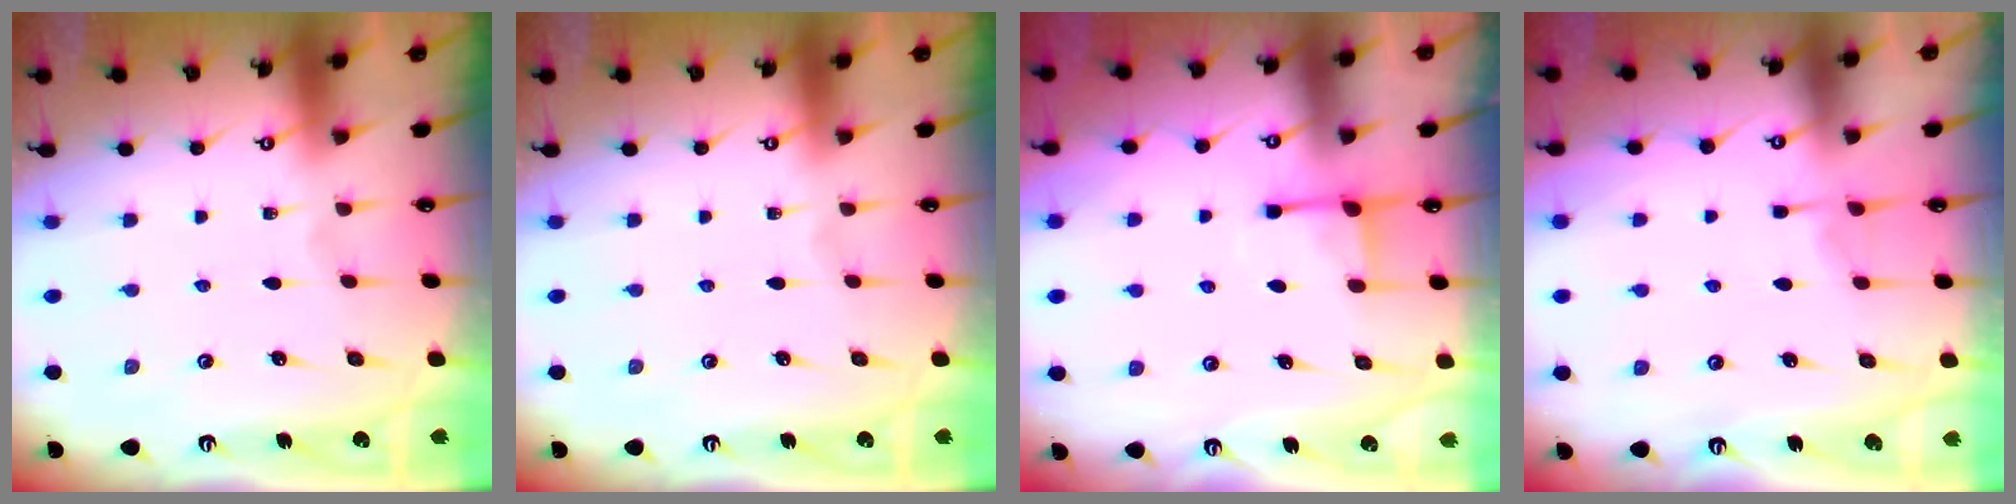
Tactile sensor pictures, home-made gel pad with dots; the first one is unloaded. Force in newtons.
{"total": 0.0}
{"total": 3.7, "press": 3.6, "slide": 0.8}
{"total": 3.0, "press": 3.0, "slide": 0.5}